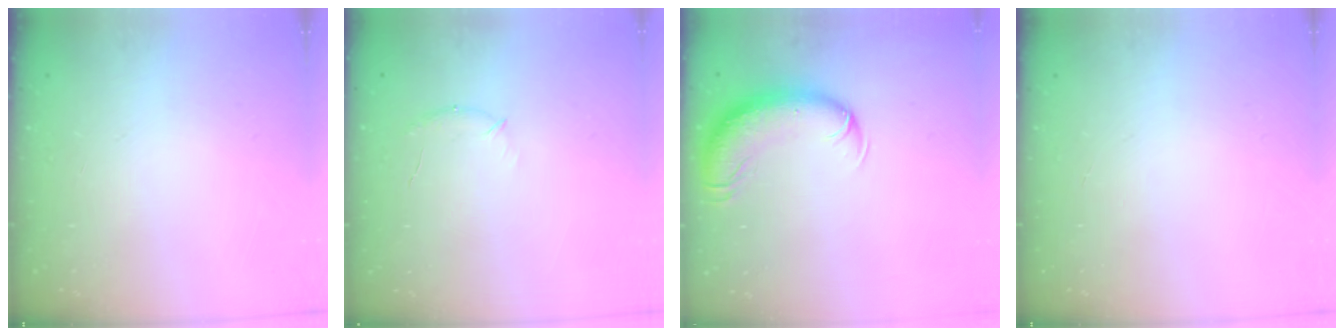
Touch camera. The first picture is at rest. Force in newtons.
{"total": 6.9, "press": 6.7, "slide": 1.8}
{"total": 10.6, "press": 10.3, "slide": 2.5}
{"total": 0.0}